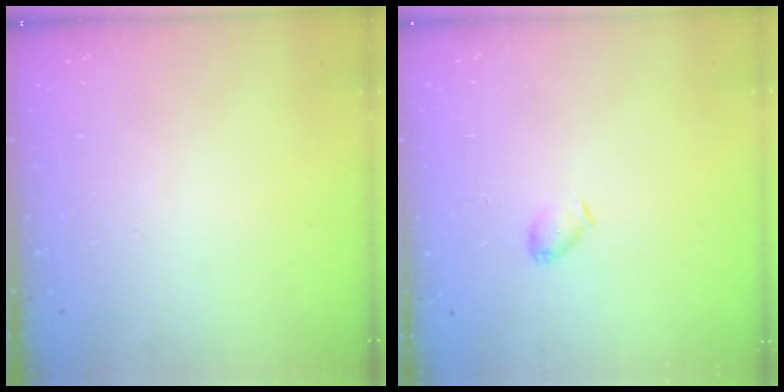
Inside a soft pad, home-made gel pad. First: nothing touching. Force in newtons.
{"total": 3.9, "press": 3.8, "slide": 0.7}